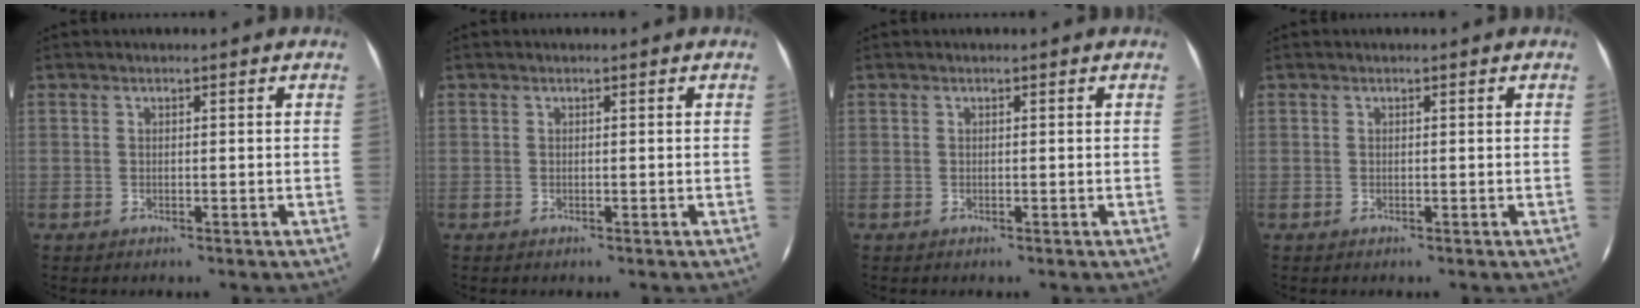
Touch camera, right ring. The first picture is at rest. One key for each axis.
{"total": 0.0}
{"total": 0.0}
{"total": 0.0}